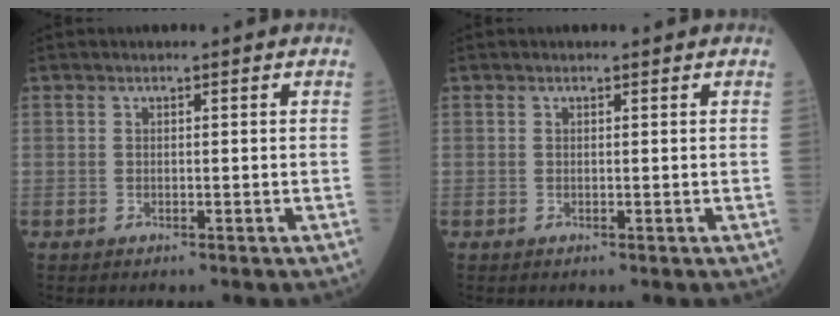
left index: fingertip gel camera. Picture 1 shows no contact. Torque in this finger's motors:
{"motor_torque": [-0.05, 0.14, 0.02, 0.00]}